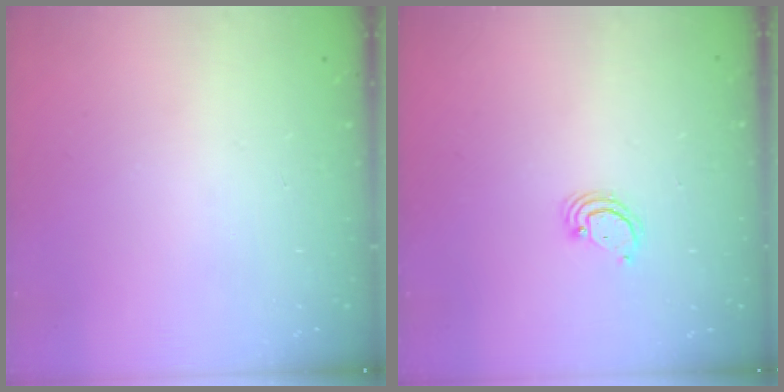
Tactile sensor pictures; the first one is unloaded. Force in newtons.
{"total": 2.4, "press": 2.4, "slide": 0.2}